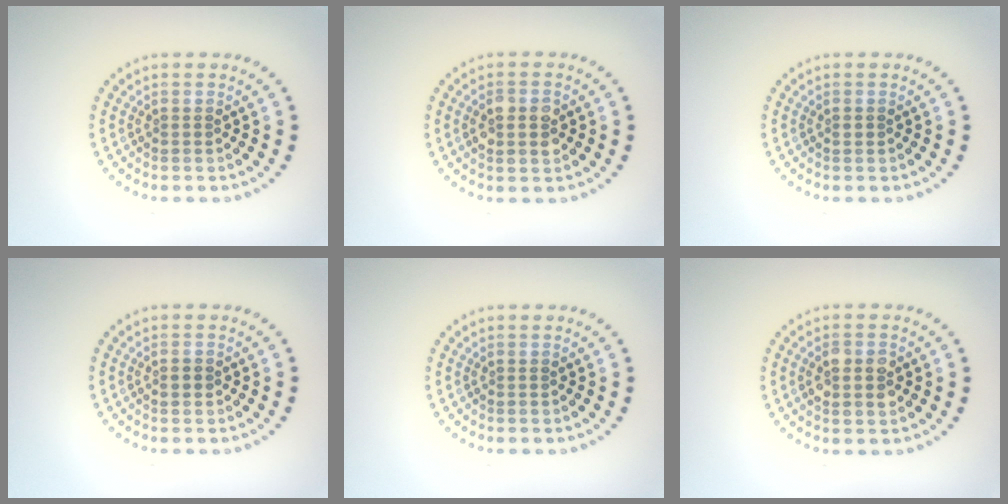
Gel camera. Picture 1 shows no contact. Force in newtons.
{"total": 2.9, "press": 2.9, "slide": 0.3}
{"total": 0.5, "press": 0.5, "slide": 0.2}
{"total": 1.2, "press": 1.2, "slide": 0.1}
{"total": 0.0}
{"total": 2.9, "press": 2.9, "slide": 0.3}